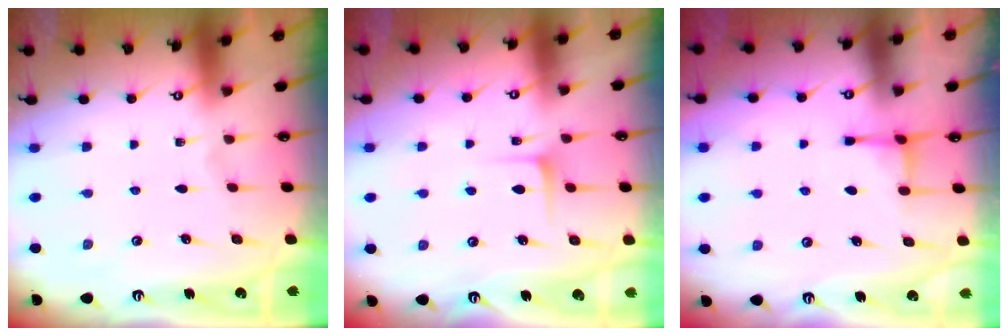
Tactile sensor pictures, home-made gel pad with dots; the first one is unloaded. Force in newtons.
{"total": 5.3, "press": 5.2, "slide": 0.8}
{"total": 3.2, "press": 3.1, "slide": 0.7}